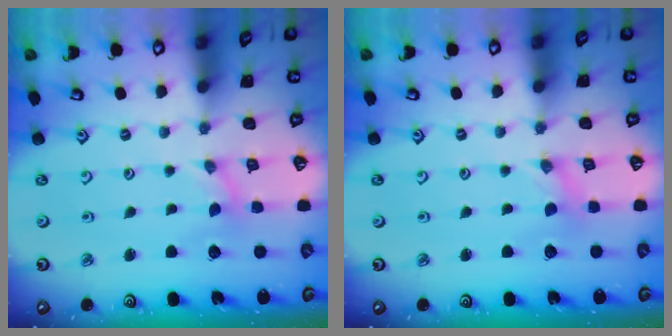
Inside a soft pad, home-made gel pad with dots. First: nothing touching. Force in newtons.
{"total": 0.0}